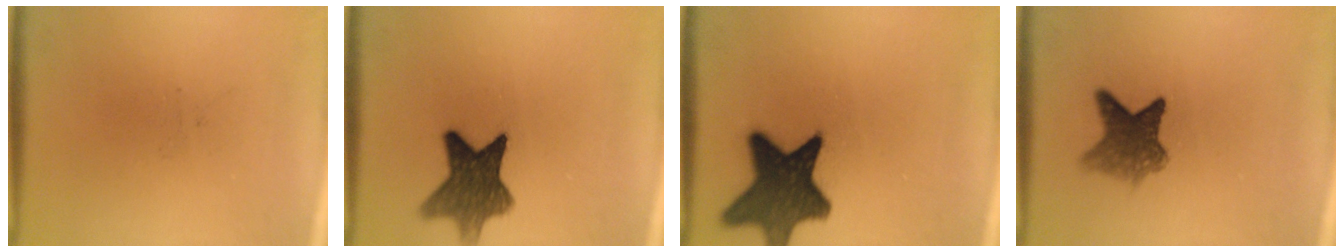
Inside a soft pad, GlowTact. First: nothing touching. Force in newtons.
{"total": 9.9}
{"total": 13.6}
{"total": 6.1}